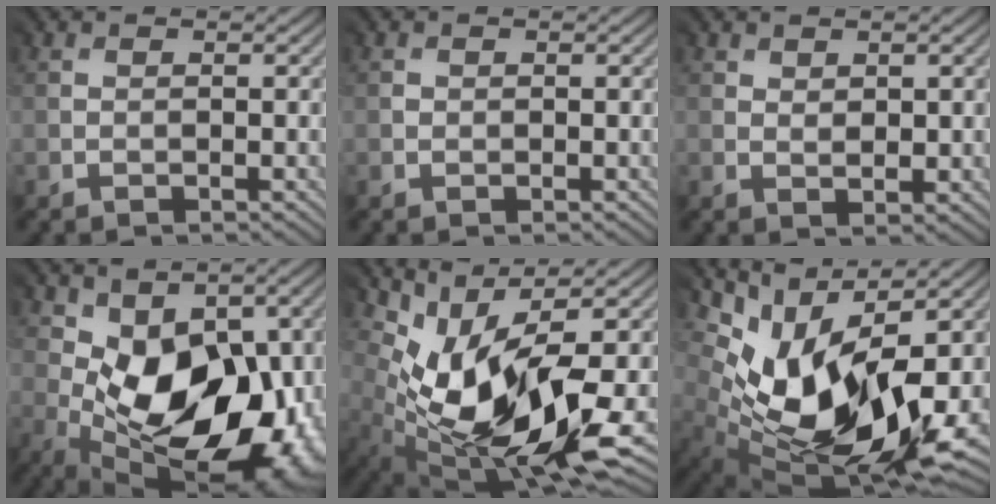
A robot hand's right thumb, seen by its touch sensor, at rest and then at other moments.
{"total": 0.8, "force": [0.3, 0.7, -0.1], "torque": [0.004, -0.001, 0.006]}
{"total": 2.2, "force": [1.6, 1.3, 0.6], "torque": [-0.011, -0.003, 0.034]}
{"total": 14.8, "force": [-0.5, 9.4, 11.4], "torque": [-0.158, -0.031, -0.005]}
{"total": 12.0, "force": [-0.1, 5.9, 10.4], "torque": [-0.204, -0.019, 0.002]}
{"total": 14.2, "force": [0.4, 8.3, 11.4], "torque": [-0.219, -0.020, 0.014]}